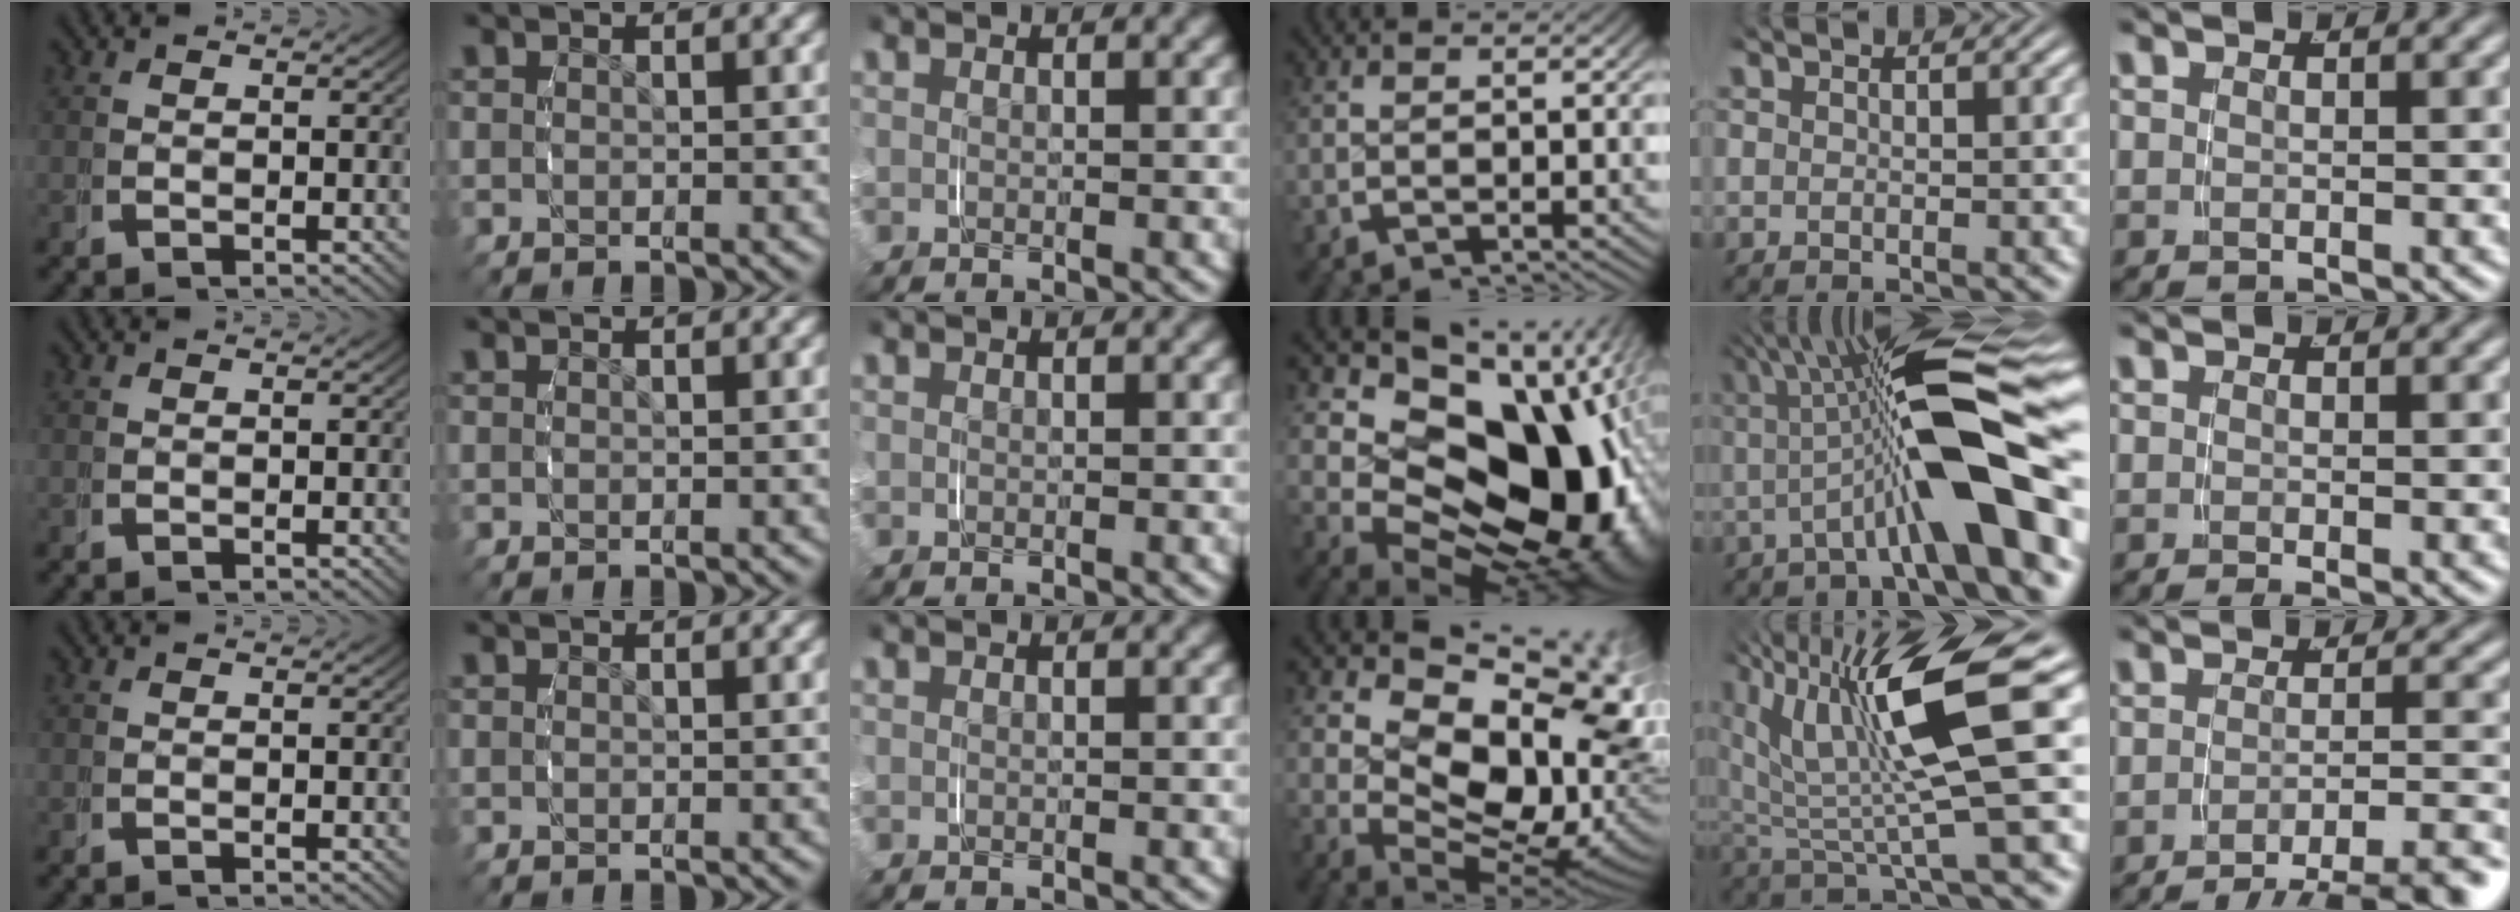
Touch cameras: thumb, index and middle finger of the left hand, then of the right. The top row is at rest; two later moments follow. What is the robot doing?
{"motion": "grasp_and_lifting", "object": "phone"}